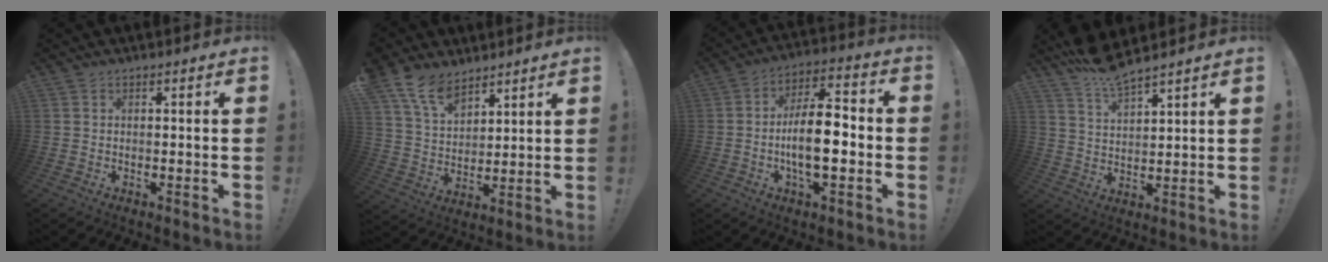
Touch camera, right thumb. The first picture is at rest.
{"total": 12.0, "force": [8.9, 6.4, 5.0], "torque": [-0.102, -0.051, 0.173]}
{"total": 14.1, "force": [-2.8, 5.7, 12.6], "torque": [-0.209, 0.008, -0.055]}
{"total": 7.9, "force": [7.1, 1.1, 3.3], "torque": [-0.068, -0.041, 0.129]}